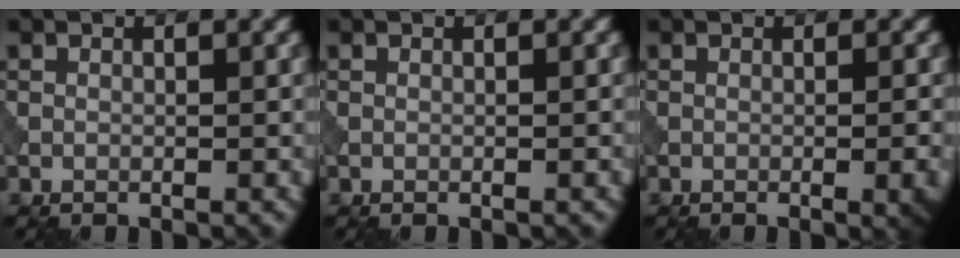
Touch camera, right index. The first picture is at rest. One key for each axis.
{"total": 0.0}
{"total": 3.2, "fx": -0.7, "fy": 1.1, "fz": 2.9, "tx": -0.026, "ty": -0.002, "tz": -0.005}